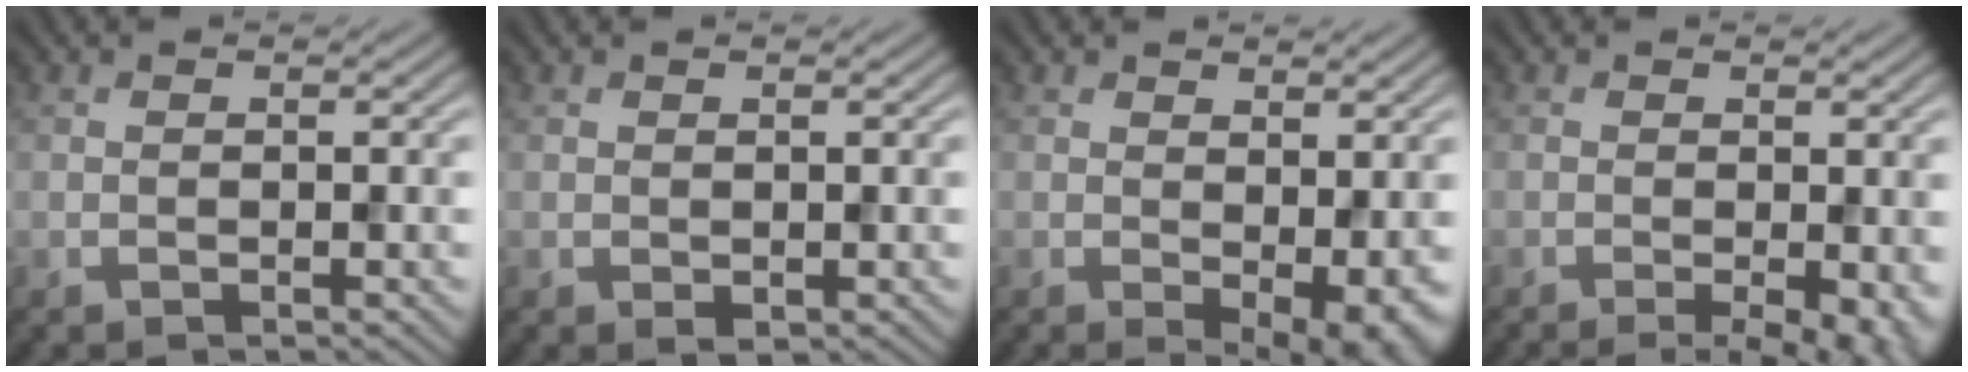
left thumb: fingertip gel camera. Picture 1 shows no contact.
{"total": 0.7, "force": [0.0, 0.5, 0.5], "torque": [-0.008, -0.002, 0.001]}
{"total": 4.7, "force": [-0.2, 1.9, 4.2], "torque": [-0.058, -0.010, 0.006]}
{"total": 4.9, "force": [-1.9, 1.1, 4.4], "torque": [-0.061, -0.004, -0.025]}